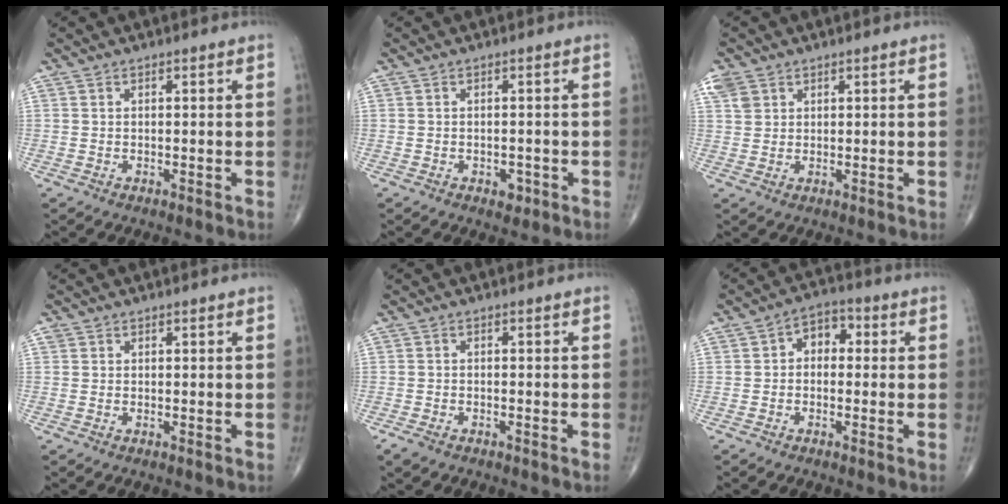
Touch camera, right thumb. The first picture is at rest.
{"total": 1.9, "force": [-0.9, 1.2, 1.2], "torque": [-0.007, 0.002, -0.010]}
{"total": 3.6, "force": [1.9, 2.7, 1.4], "torque": [-0.022, 0.001, 0.042]}
{"total": 0.6, "force": [0.3, 0.5, 0.1], "torque": [0.004, 0.000, 0.004]}
{"total": 2.0, "force": [-1.4, 0.8, 1.1], "torque": [-0.029, -0.003, -0.026]}
{"total": 5.2, "force": [0.3, 3.8, 3.6], "torque": [-0.029, 0.020, -0.009]}